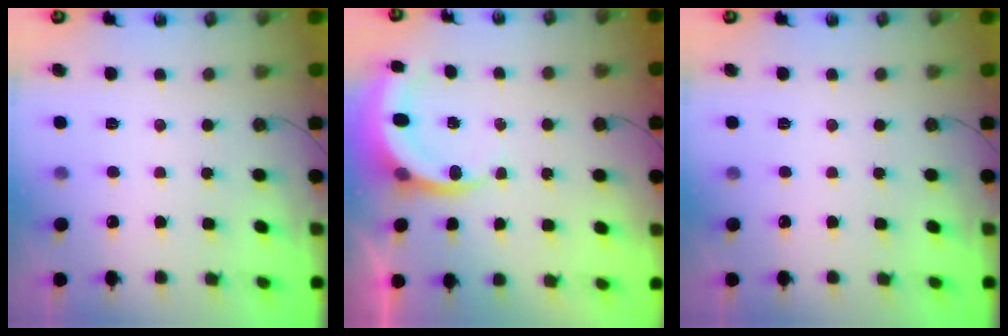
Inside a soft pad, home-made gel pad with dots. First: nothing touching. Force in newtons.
{"total": 4.5, "press": 4.5, "slide": 0.3}
{"total": 0.0}